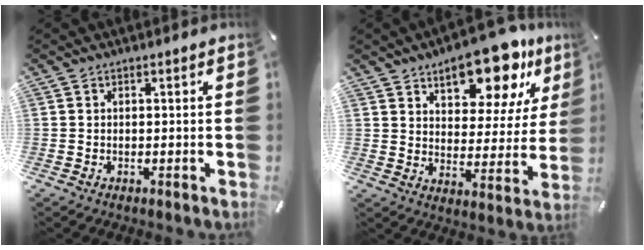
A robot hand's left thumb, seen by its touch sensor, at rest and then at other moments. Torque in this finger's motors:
{"motor_torque": [1.02, -0.24, 0.65, -0.07, 0.09]}